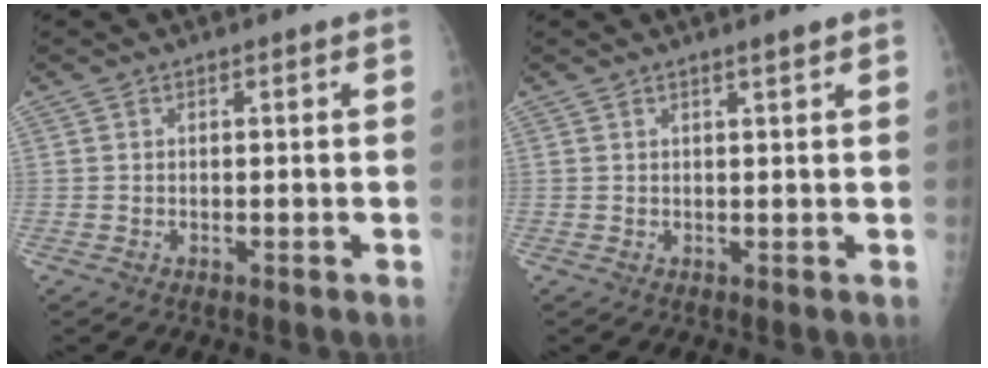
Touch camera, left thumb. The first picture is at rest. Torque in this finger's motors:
{"motor_torque": [-0.39, -0.22, -0.41, -0.17, 0.01]}